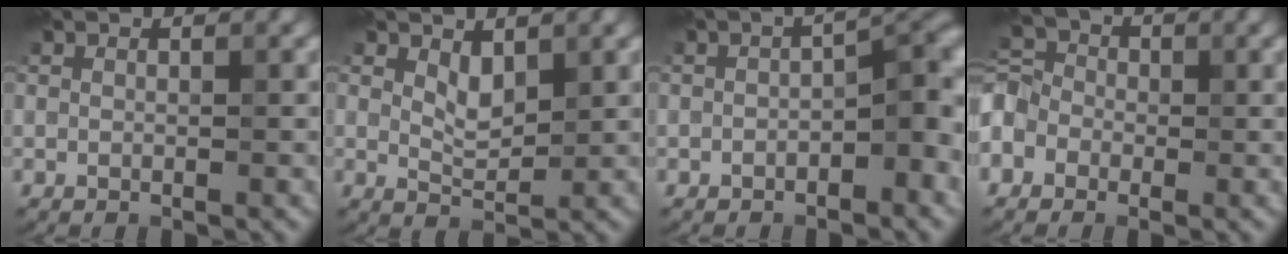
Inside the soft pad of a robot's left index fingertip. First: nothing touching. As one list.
[{"total": 2.1, "force": [1.0, 1.1, 1.4], "torque": [-0.027, -0.006, 0.023]}, {"total": 4.7, "force": [-1.4, 2.1, 4.0], "torque": [-0.040, 0.015, -0.025]}, {"total": 5.8, "force": [-2.3, 4.6, 2.6], "torque": [-0.062, 0.005, -0.053]}]